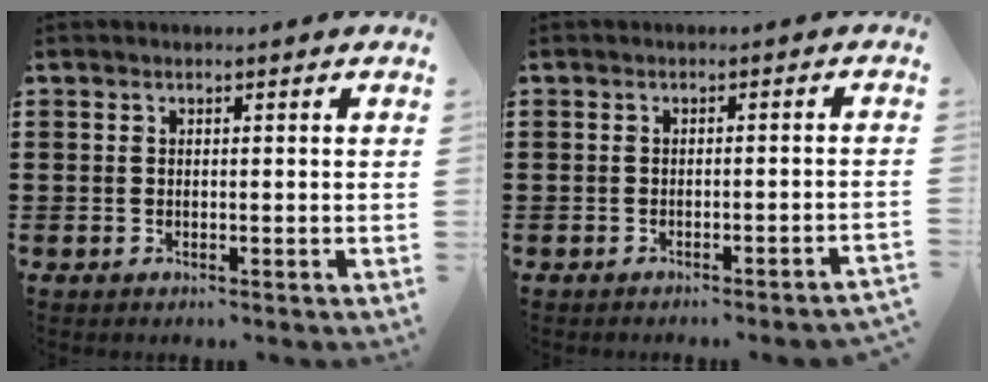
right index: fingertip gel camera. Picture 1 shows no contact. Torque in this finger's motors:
{"motor_torque": [0.35, 0.31, 0.45, 0.08]}